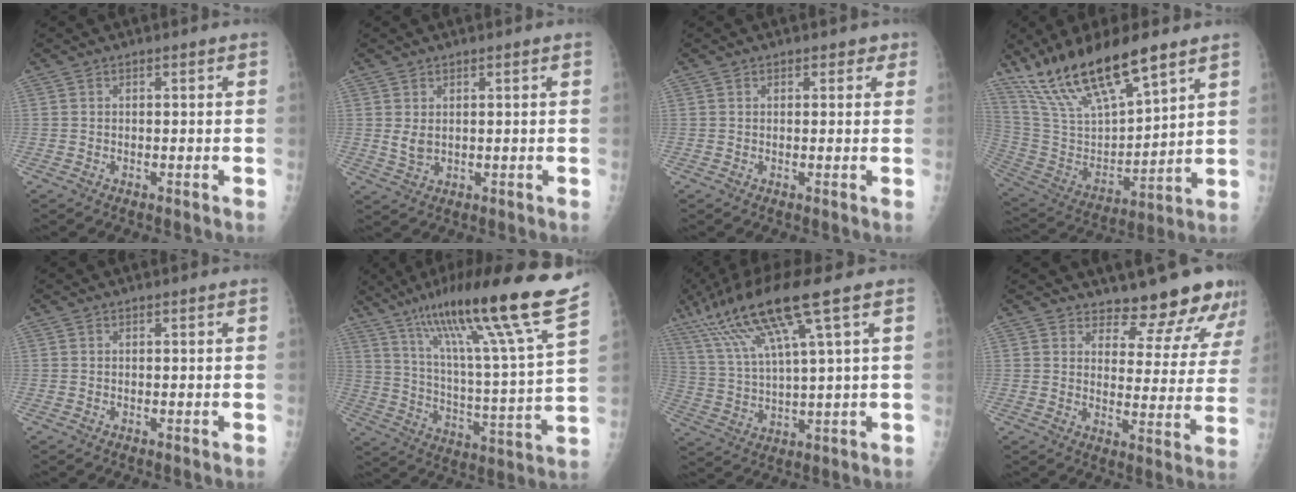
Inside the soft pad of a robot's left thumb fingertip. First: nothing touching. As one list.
[{"total": 2.6, "force": [0.8, 1.7, 1.8], "torque": [-0.028, -0.010, 0.021]}, {"total": 1.9, "force": [1.2, 1.4, 0.5], "torque": [0.017, -0.003, 0.008]}, {"total": 21.0, "force": [14.9, 6.3, 13.5], "torque": [-0.233, -0.054, 0.289]}, {"total": 0.0}, {"total": 25.2, "force": [17.7, 1.0, 18.0], "torque": [-0.277, -0.069, 0.283]}, {"total": 16.1, "force": [8.5, 1.5, 13.6], "torque": [-0.283, -0.008, 0.163]}, {"total": 12.6, "force": [11.5, 4.1, 3.1], "torque": [0.005, -0.093, 0.139]}]